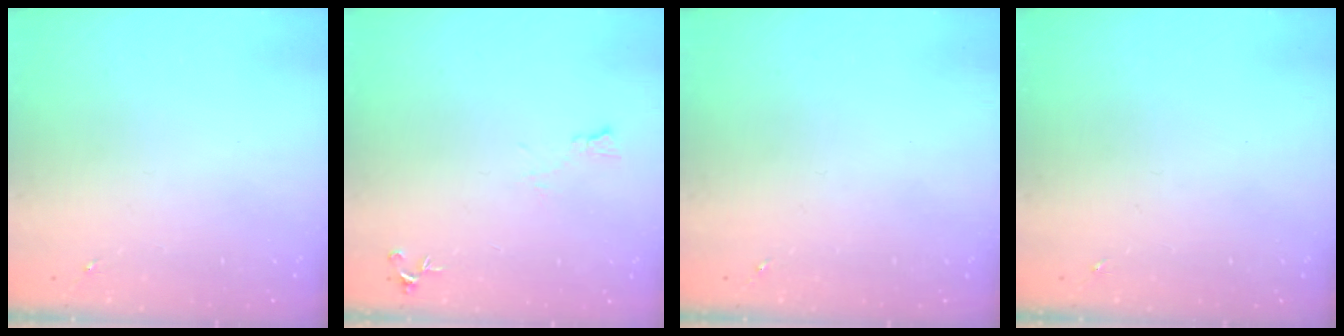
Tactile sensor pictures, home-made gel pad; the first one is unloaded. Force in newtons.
{"total": 5.9, "press": 5.8, "slide": 1.0}
{"total": 0.0}
{"total": 0.0}